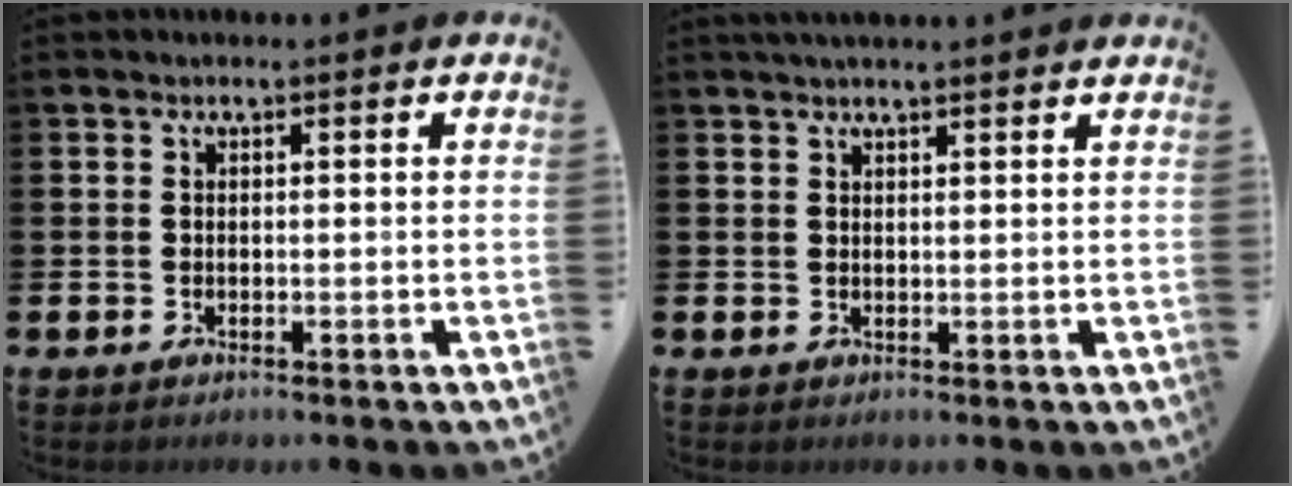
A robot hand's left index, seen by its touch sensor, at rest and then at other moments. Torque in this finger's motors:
{"motor_torque": [0.30, -0.62, 0.37, 0.13]}